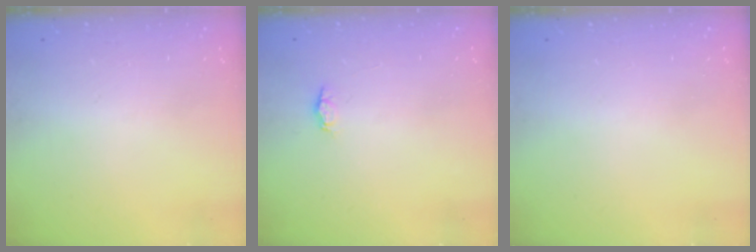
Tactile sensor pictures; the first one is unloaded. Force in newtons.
{"total": 2.2, "press": 2.1, "slide": 0.3}
{"total": 0.0}